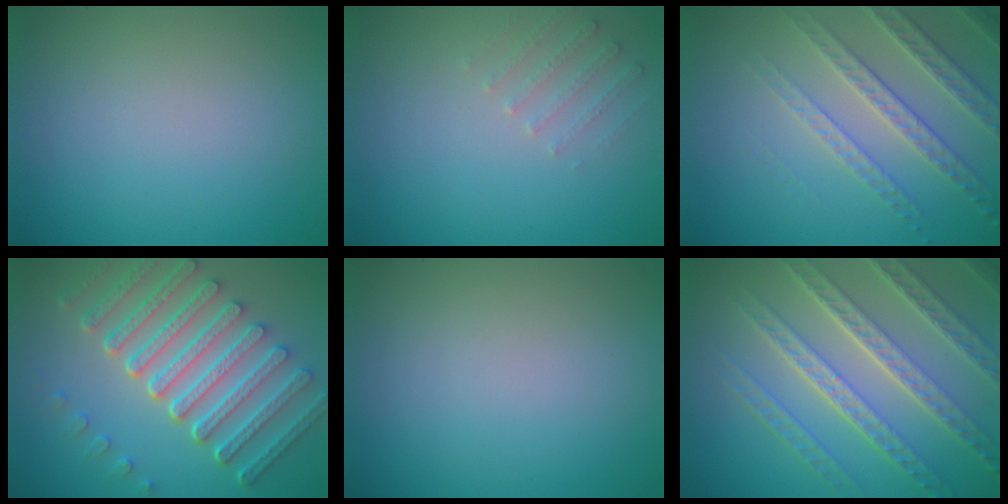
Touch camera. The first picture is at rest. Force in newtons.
{"total": 1.6, "press": 1.6, "slide": 0.4}
{"total": 4.4, "press": 3.7, "slide": 2.4}
{"total": 8.4, "press": 6.4, "slide": 5.4}
{"total": 0.0}
{"total": 8.4, "press": 5.9, "slide": 6.0}